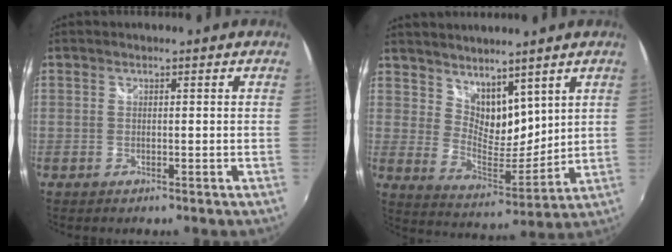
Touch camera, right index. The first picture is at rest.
{"total": 9.9, "force": [7.1, 5.3, 4.3], "torque": [-0.065, -0.004, 0.141]}